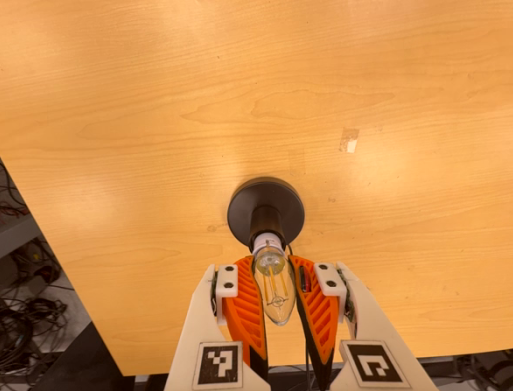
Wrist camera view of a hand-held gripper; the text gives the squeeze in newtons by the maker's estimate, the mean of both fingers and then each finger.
{"total": 33.8, "left": 38.6, "right": 29.0}